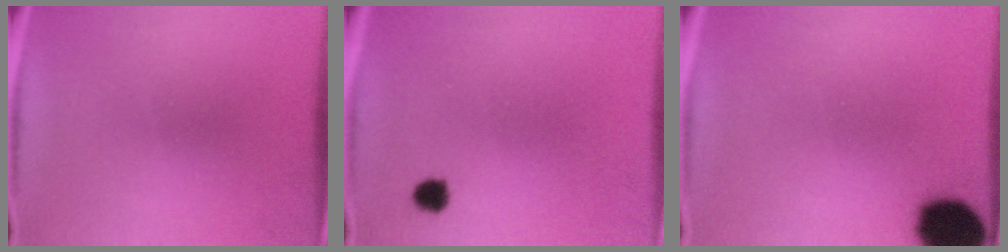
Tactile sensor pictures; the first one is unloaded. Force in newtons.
{"total": 2.4}
{"total": 15.6}